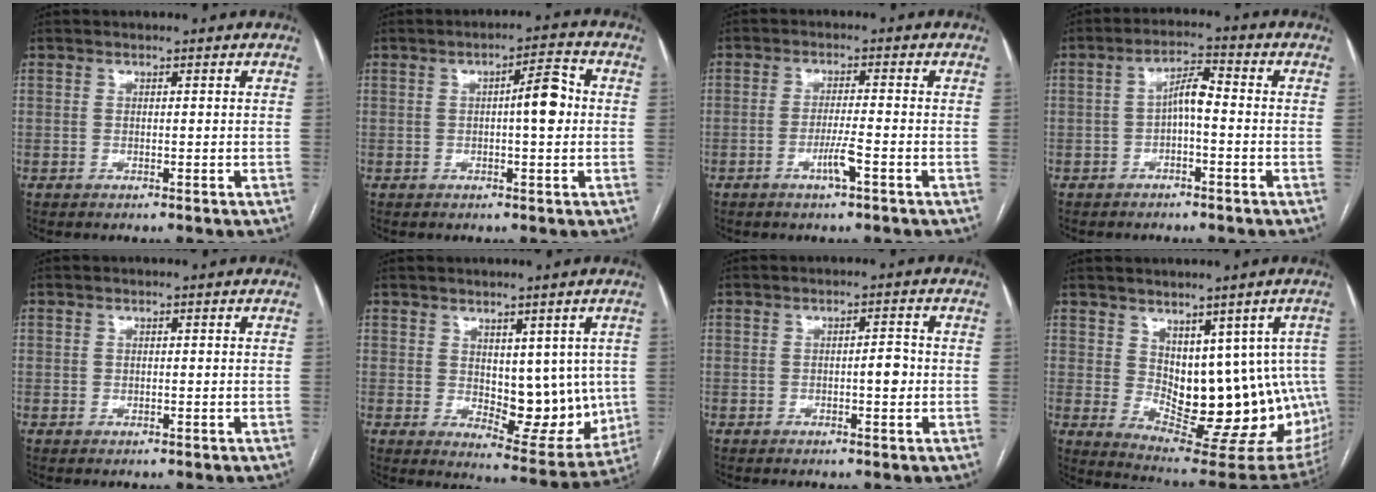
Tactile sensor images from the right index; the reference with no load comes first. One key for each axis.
{"total": 5.4, "fx": 0.2, "fy": 1.0, "fz": 5.3, "tx": -0.076, "ty": 0.014, "tz": -0.001}
{"total": 3.7, "fx": -1.8, "fy": -0.1, "fz": 3.3, "tx": -0.063, "ty": -0.005, "tz": -0.035}
{"total": 4.4, "fx": -0.8, "fy": 1.2, "fz": 4.1, "tx": -0.074, "ty": 0.018, "tz": -0.014}
{"total": 0.0}
{"total": 10.9, "fx": 0.7, "fy": 5.7, "fz": 9.2, "tx": -0.103, "ty": -0.008, "tz": 0.029}
{"total": 2.6, "fx": -0.5, "fy": 0.7, "fz": 2.5, "tx": -0.033, "ty": 0.004, "tz": -0.009}
{"total": 16.4, "fx": 0.7, "fy": 8.5, "fz": 14.0, "tx": -0.151, "ty": -0.008, "tz": 0.033}